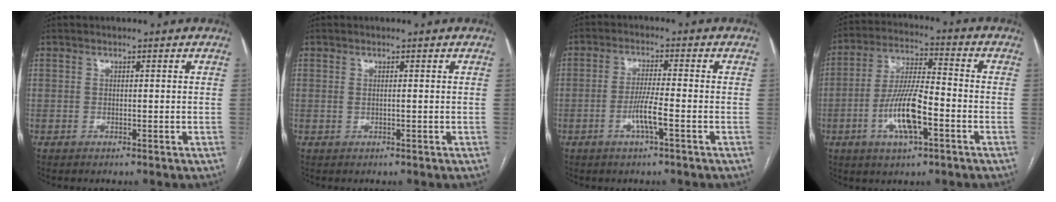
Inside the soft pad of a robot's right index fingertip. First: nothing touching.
{"total": 0.6, "force": [0.0, 0.0, 0.6], "torque": [-0.015, -0.001, 0.001]}
{"total": 4.8, "force": [-1.9, -0.1, 4.4], "torque": [-0.085, -0.003, -0.038]}
{"total": 11.2, "force": [-3.9, 2.6, 10.2], "torque": [-0.204, 0.003, -0.071]}